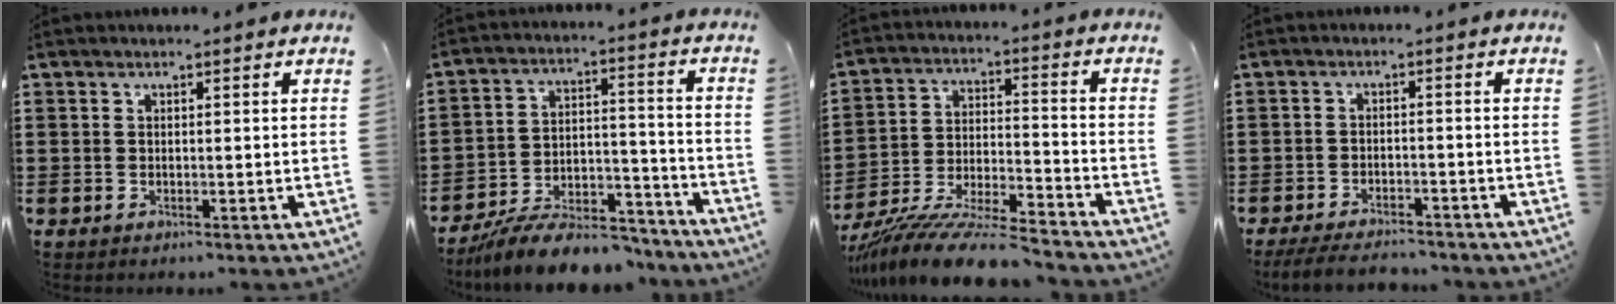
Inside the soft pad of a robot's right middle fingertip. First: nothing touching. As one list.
[{"total": 9.5, "force": [-8.8, 1.9, 2.9], "torque": [-0.040, 0.034, -0.166]}, {"total": 11.0, "force": [-10.2, 0.3, 4.1], "torque": [-0.074, 0.016, -0.202]}, {"total": 3.8, "force": [-3.6, 0.6, 1.1], "torque": [-0.024, 0.000, -0.075]}]